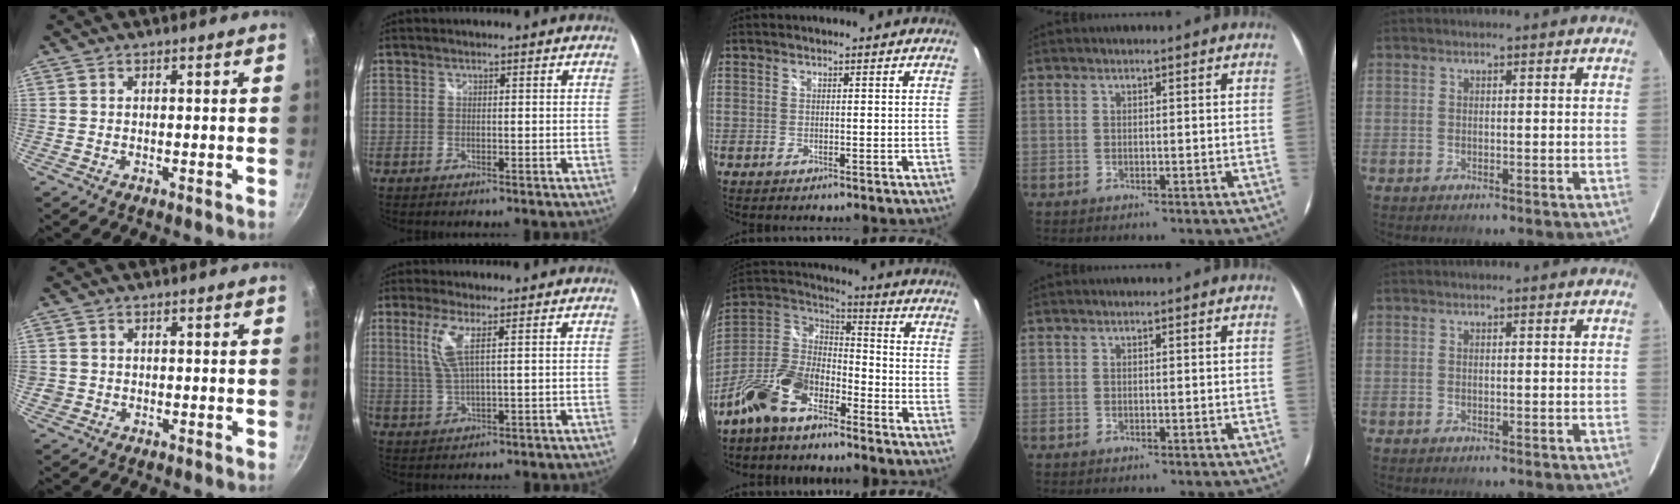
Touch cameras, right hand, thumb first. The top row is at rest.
{"thumb": {"total": 1.5, "force": [-0.2, 1.4, 0.4], "torque": [-0.007, 0.003, -0.001]}, "index": {"total": 5.3, "force": [2.1, 0.4, 4.8], "torque": [-0.106, 0.001, 0.048]}, "middle": {"total": 15.6, "force": [-9.9, 7.7, 9.3], "torque": [-0.199, 0.008, -0.193]}}